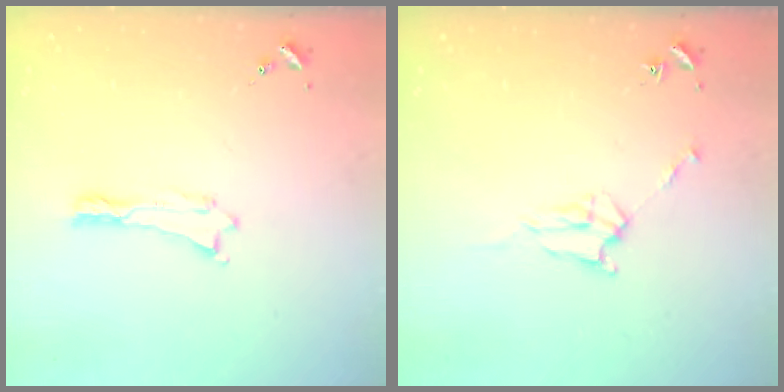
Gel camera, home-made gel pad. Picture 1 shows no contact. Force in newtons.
{"total": 3.7, "press": 3.6, "slide": 0.5}